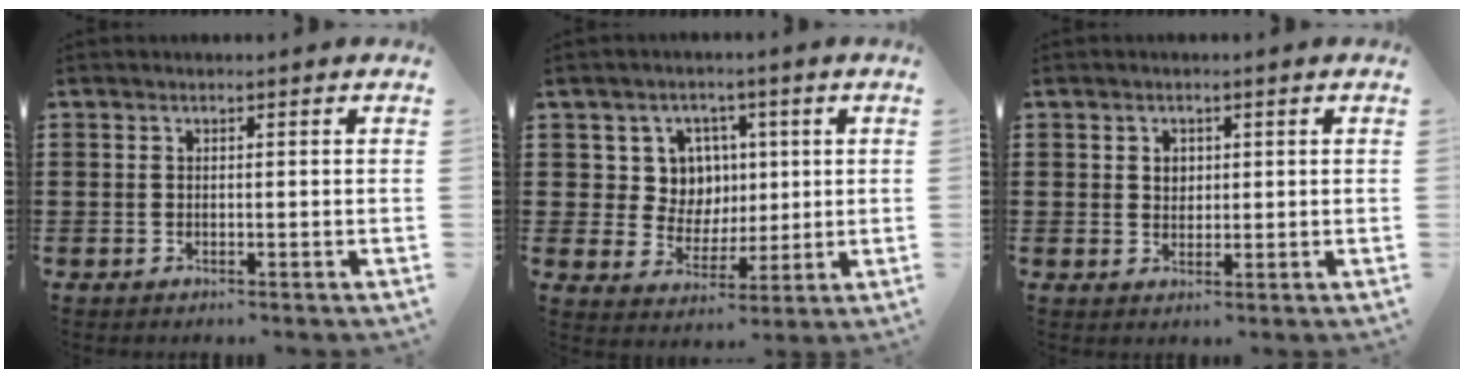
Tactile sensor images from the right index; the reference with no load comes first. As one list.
[{"total": 7.5, "force": [1.9, 6.8, 2.4], "torque": [-0.064, 0.011, 0.035]}, {"total": 1.7, "force": [0.6, 1.4, 0.8], "torque": [-0.018, 0.008, 0.011]}]